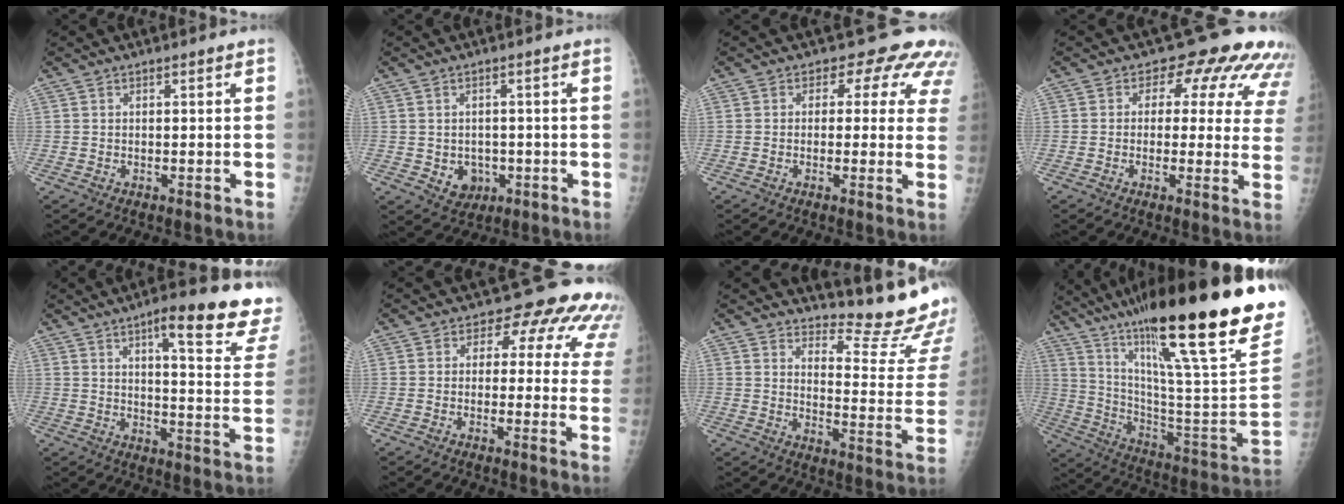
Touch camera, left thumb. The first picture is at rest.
{"total": 4.5, "force": [-0.9, 3.8, 2.2], "torque": [-0.012, 0.002, 0.000]}
{"total": 8.8, "force": [5.6, 5.7, 3.8], "torque": [0.006, -0.012, 0.037]}
{"total": 13.1, "force": [7.3, 8.2, 7.1], "torque": [-0.029, -0.015, 0.059]}
{"total": 19.7, "force": [14.3, 3.5, 13.0], "torque": [-0.138, -0.072, 0.169]}
{"total": 12.1, "force": [7.2, 7.4, 6.3], "torque": [-0.020, -0.018, 0.057]}
{"total": 16.7, "force": [15.1, 2.7, 6.4], "torque": [-0.051, -0.178, 0.181]}
{"total": 36.4, "force": [23.2, 4.7, 27.6], "torque": [-0.363, -0.074, 0.362]}